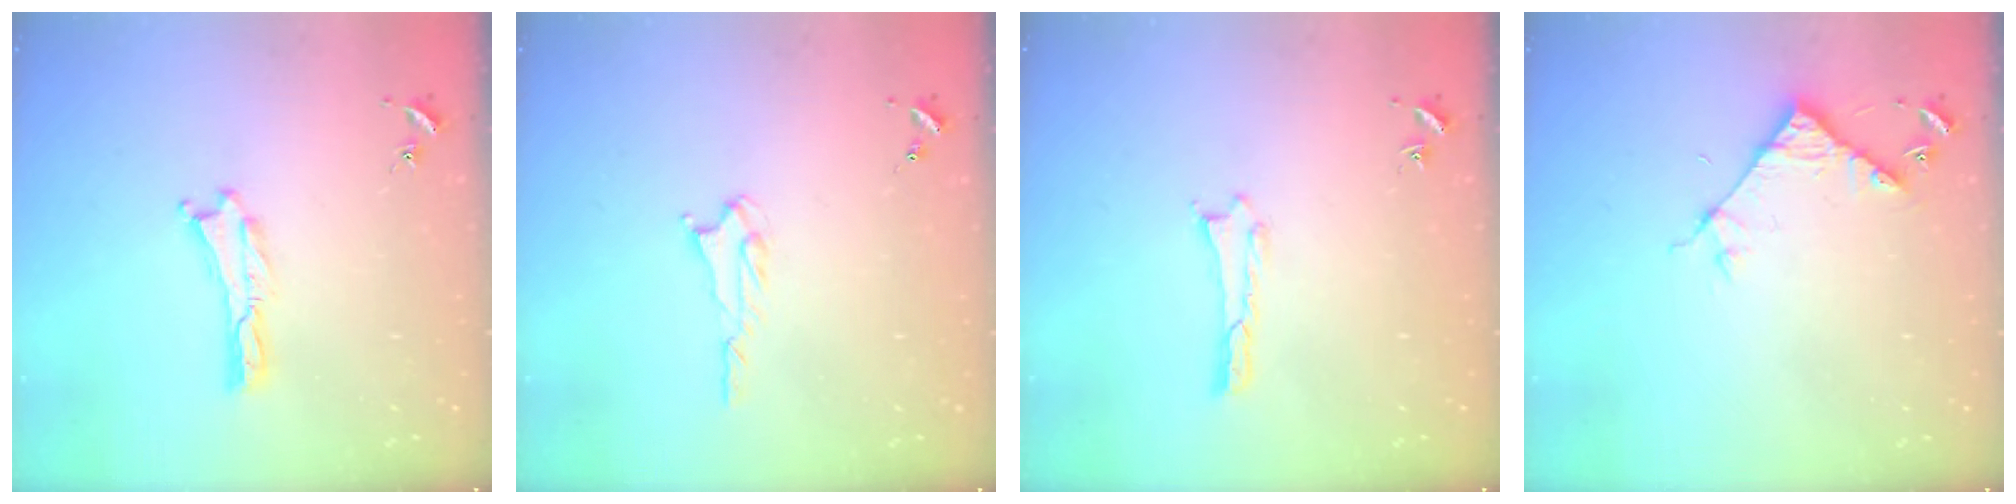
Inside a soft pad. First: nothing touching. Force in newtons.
{"total": 1.8, "press": 1.7, "slide": 0.3}
{"total": 0.0}
{"total": 5.7, "press": 5.7, "slide": 0.4}